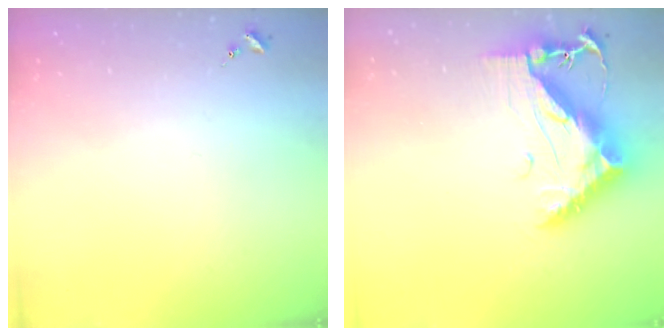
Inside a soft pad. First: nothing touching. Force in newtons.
{"total": 13.2, "press": 13.2, "slide": 1.2}